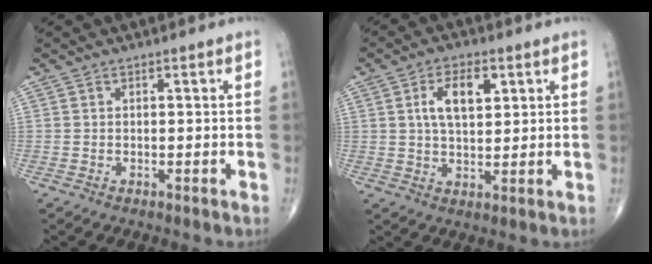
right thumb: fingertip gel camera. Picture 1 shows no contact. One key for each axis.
{"total": 7.9, "fx": 2.5, "fy": 4.1, "fz": 6.2, "tx": -0.098, "ty": -0.004, "tz": 0.045}